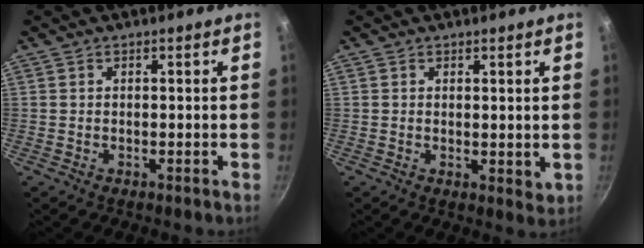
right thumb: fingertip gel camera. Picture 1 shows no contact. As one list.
[{"total": 2.4, "force": [1.1, 1.3, 1.7], "torque": [-0.021, -0.012, 0.015]}]